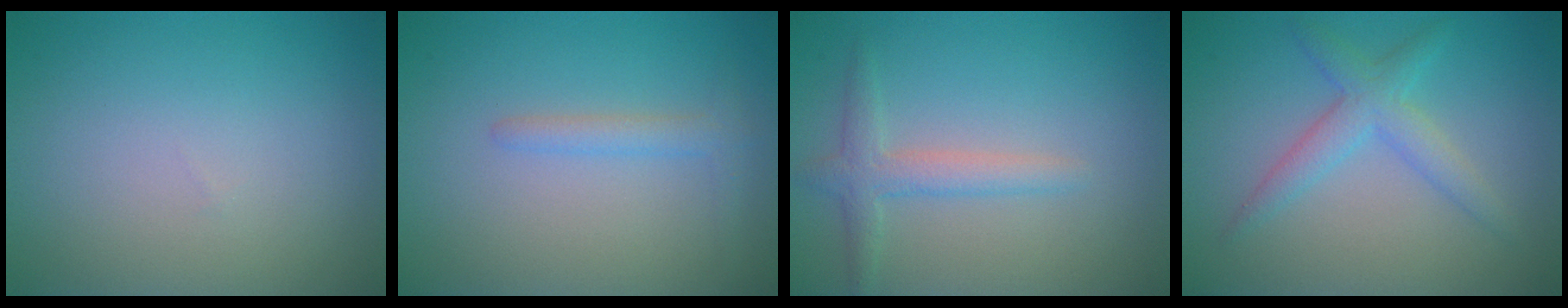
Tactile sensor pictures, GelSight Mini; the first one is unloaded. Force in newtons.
{"total": 1.6, "press": 1.6, "slide": 0.1}
{"total": 2.4, "press": 2.4, "slide": 0.1}
{"total": 3.0, "press": 3.0, "slide": 0.1}